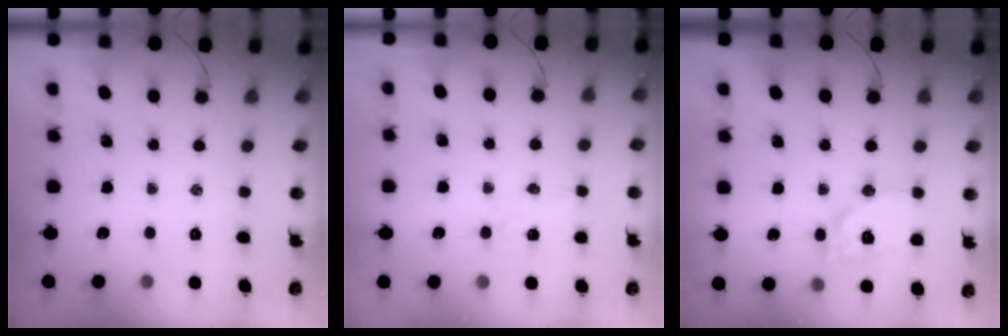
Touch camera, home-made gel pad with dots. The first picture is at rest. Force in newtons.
{"total": 3.5, "press": 3.4, "slide": 0.8}
{"total": 12.2, "press": 12.2, "slide": 1.2}